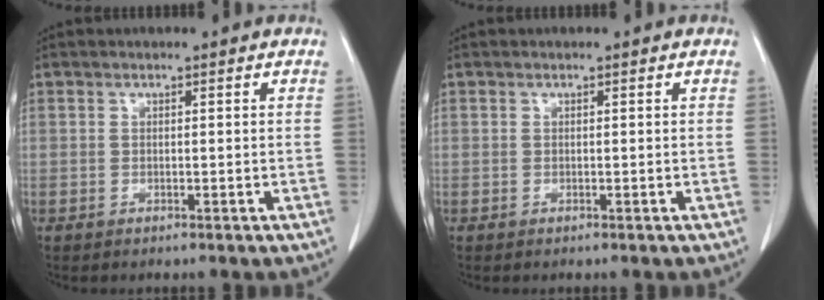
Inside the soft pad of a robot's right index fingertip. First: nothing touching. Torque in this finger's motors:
{"motor_torque": [0.00, 0.00, 0.00, 0.00]}